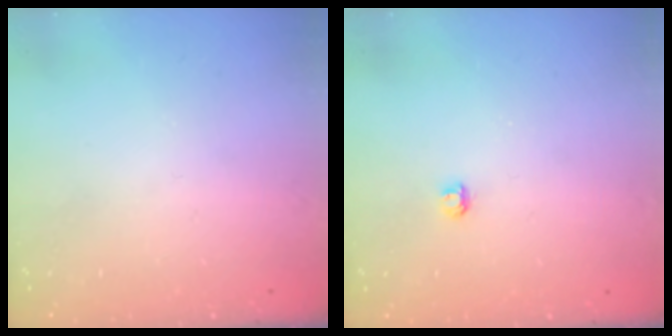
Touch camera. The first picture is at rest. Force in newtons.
{"total": 2.9, "press": 2.9, "slide": 0.3}